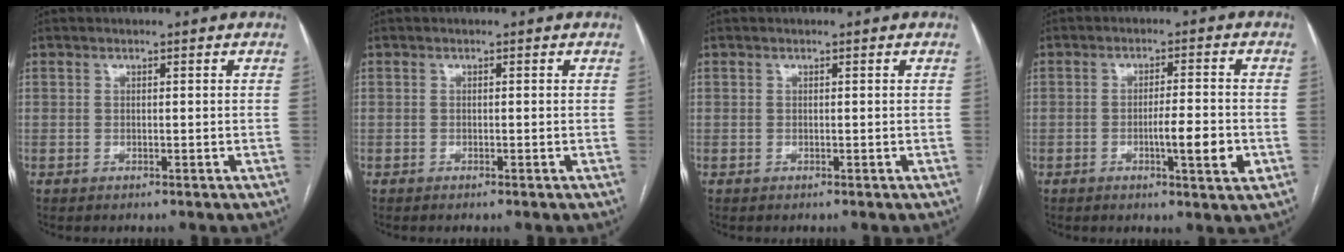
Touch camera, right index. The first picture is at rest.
{"total": 0.0}
{"total": 0.0}
{"total": 6.4, "force": [-1.7, 0.6, 6.1], "torque": [-0.095, -0.007, -0.026]}